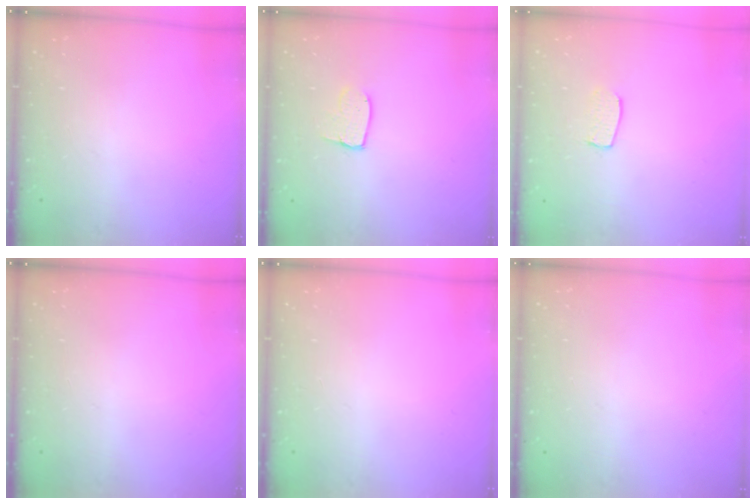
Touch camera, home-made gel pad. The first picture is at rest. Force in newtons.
{"total": 5.1, "press": 5.1, "slide": 0.4}
{"total": 5.9, "press": 5.9, "slide": 0.3}
{"total": 0.0}
{"total": 0.0}
{"total": 0.0}